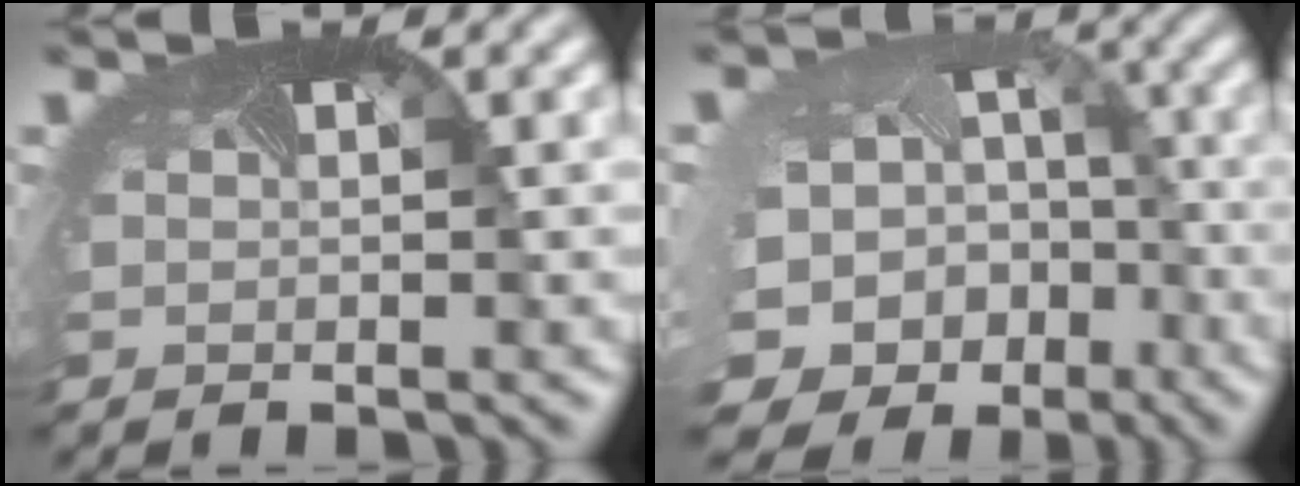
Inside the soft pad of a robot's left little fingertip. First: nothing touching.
{"total": 17.8, "force": [-7.8, 14.6, 6.4], "torque": [-0.156, -0.074, -0.113]}